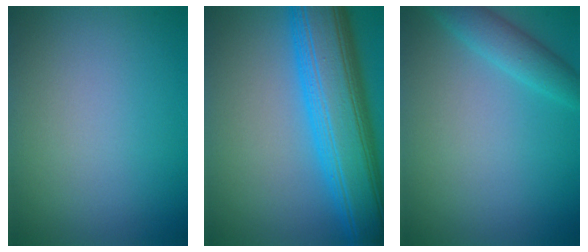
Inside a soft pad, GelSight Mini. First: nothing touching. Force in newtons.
{"total": 11.3, "press": 11.3, "slide": 0.3}
{"total": 2.6, "press": 2.6, "slide": 0.1}